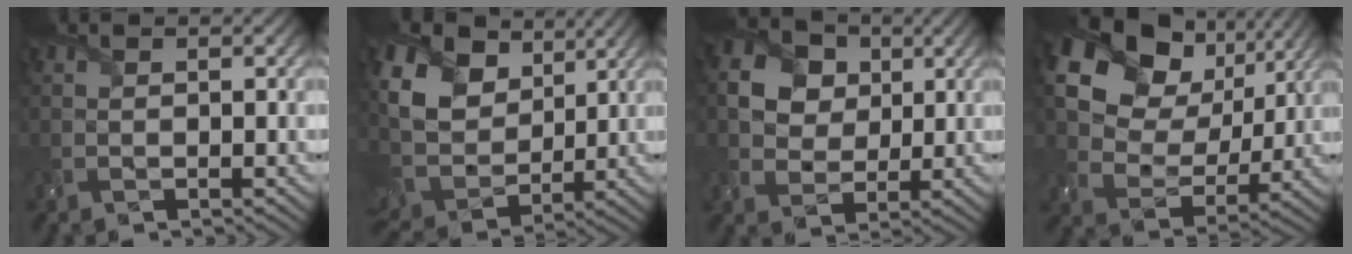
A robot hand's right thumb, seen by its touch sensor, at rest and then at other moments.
{"total": 13.3, "force": [5.5, 9.7, 7.3], "torque": [-0.216, 0.026, 0.104]}
{"total": 7.5, "force": [2.4, 6.2, 3.6], "torque": [-0.103, 0.005, 0.025]}
{"total": 20.3, "force": [9.1, 14.6, 10.7], "torque": [-0.269, 0.057, 0.191]}